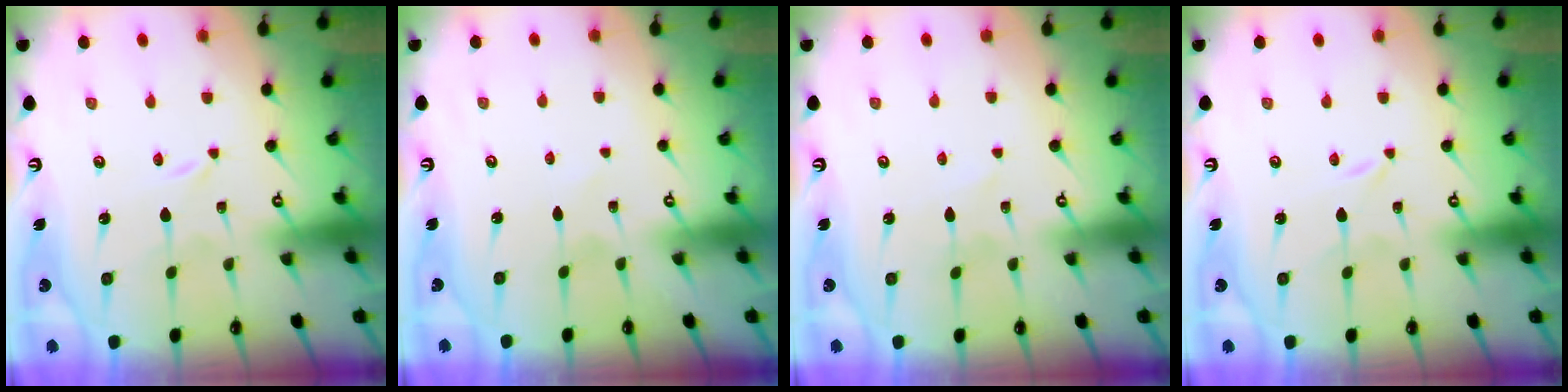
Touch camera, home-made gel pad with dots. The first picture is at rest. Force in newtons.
{"total": 1.9, "press": 1.9, "slide": 0.1}
{"total": 2.6, "press": 2.6, "slide": 0.4}
{"total": 0.0}